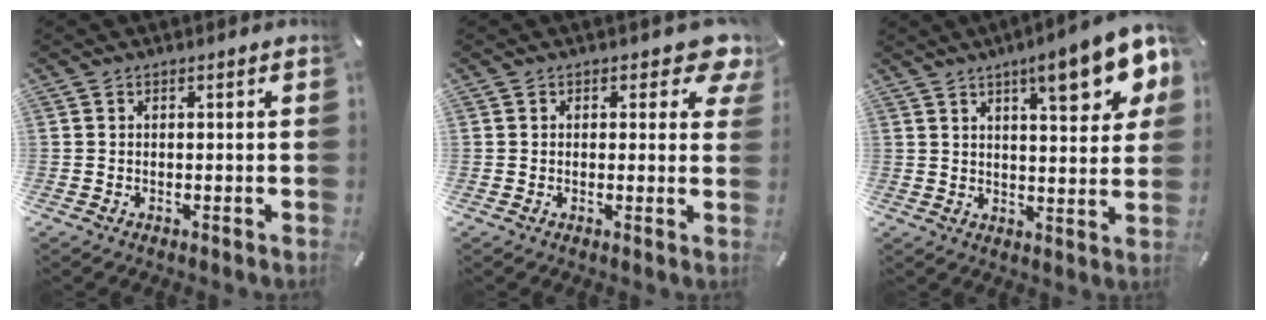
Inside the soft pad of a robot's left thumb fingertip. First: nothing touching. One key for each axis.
{"total": 5.7, "fx": 3.2, "fy": 3.0, "fz": 3.6, "tx": -0.031, "ty": -0.014, "tz": 0.048}
{"total": 14.5, "fx": 8.1, "fy": 4.2, "fz": 11.3, "tx": -0.148, "ty": -0.039, "tz": 0.123}